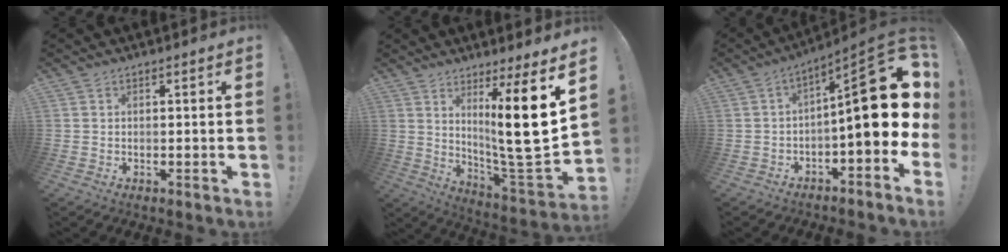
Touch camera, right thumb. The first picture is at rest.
{"total": 17.8, "force": [5.0, 1.5, 17.0], "torque": [-0.266, -0.056, 0.067]}
{"total": 19.5, "force": [1.2, 5.9, 18.5], "torque": [-0.259, -0.011, 0.015]}